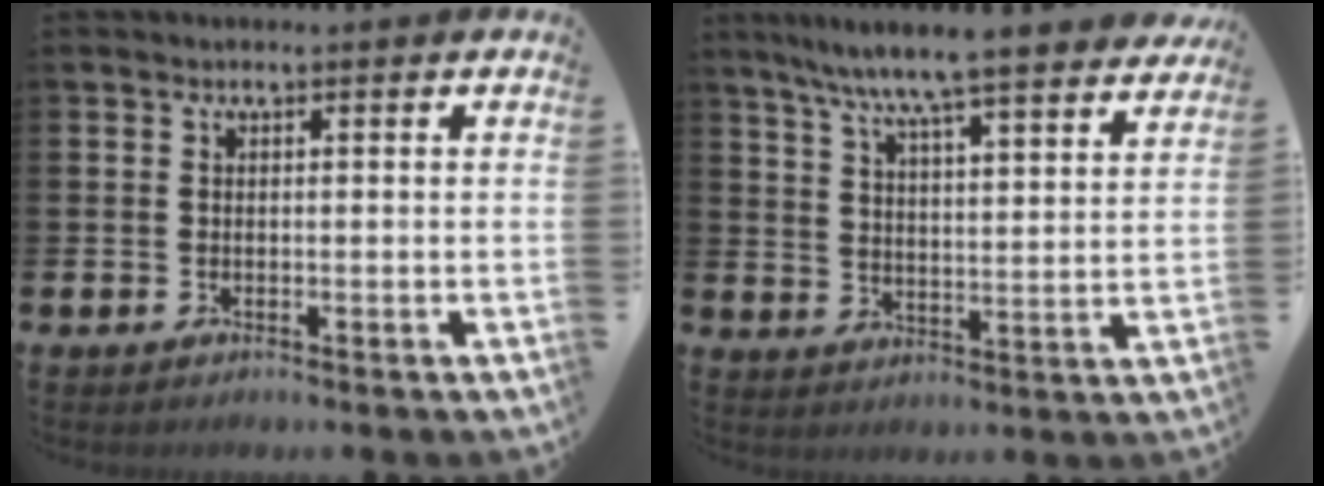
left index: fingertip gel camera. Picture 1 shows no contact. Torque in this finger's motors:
{"motor_torque": [0.45, -0.52, 1.05, 0.21]}